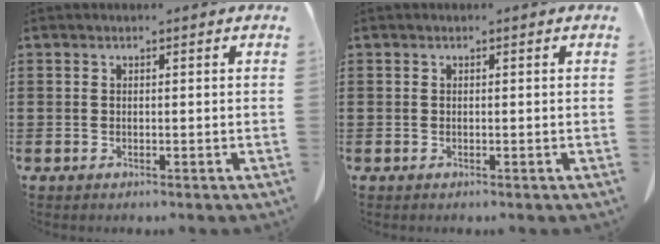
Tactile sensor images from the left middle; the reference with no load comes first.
{"total": 0.0}